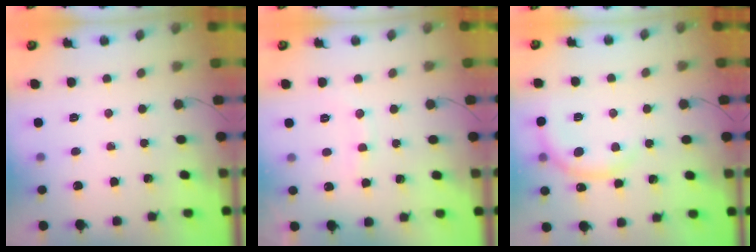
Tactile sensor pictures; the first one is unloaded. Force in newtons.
{"total": 7.5, "press": 7.4, "slide": 0.7}
{"total": 7.0, "press": 7.0, "slide": 0.6}